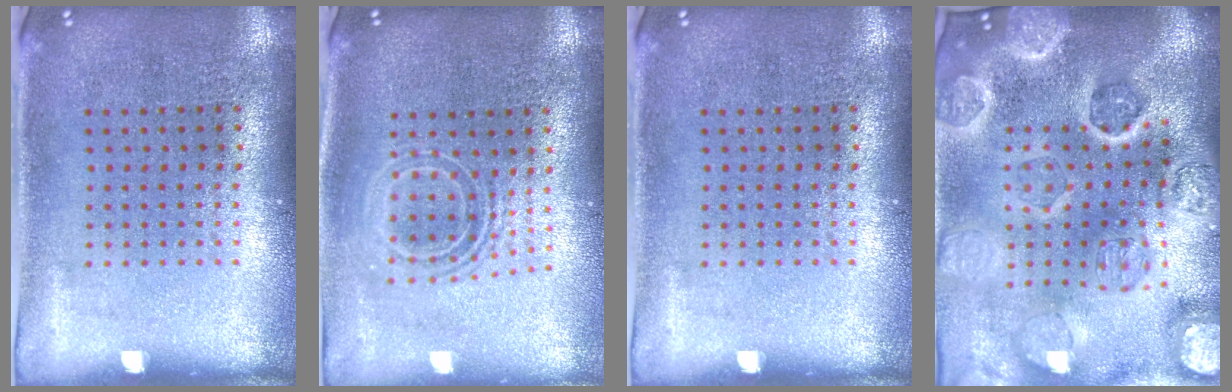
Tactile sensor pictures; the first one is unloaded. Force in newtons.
{"total": 1.7, "press": 1.3, "slide": 1.0}
{"total": 0.0}
{"total": 5.5, "press": 4.7, "slide": 2.8}